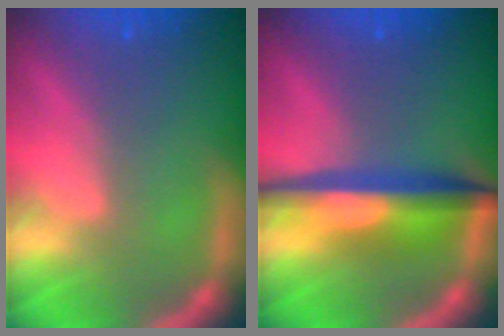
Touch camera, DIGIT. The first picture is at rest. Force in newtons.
{"total": 6.6}